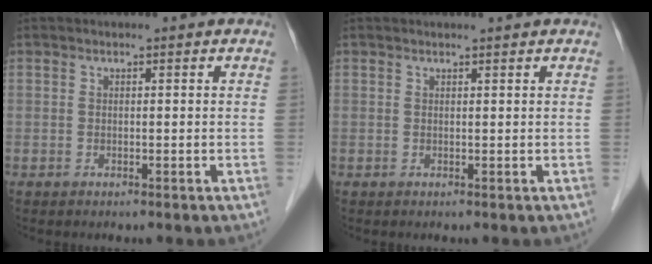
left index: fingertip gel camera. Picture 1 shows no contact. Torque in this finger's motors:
{"motor_torque": [0.58, -0.66, 0.07, 0.01]}